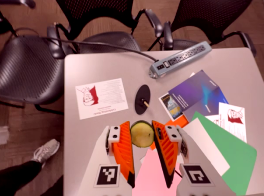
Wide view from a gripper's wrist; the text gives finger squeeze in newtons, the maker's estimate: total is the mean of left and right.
{"total": 6.3, "left": 5.7, "right": 6.8}